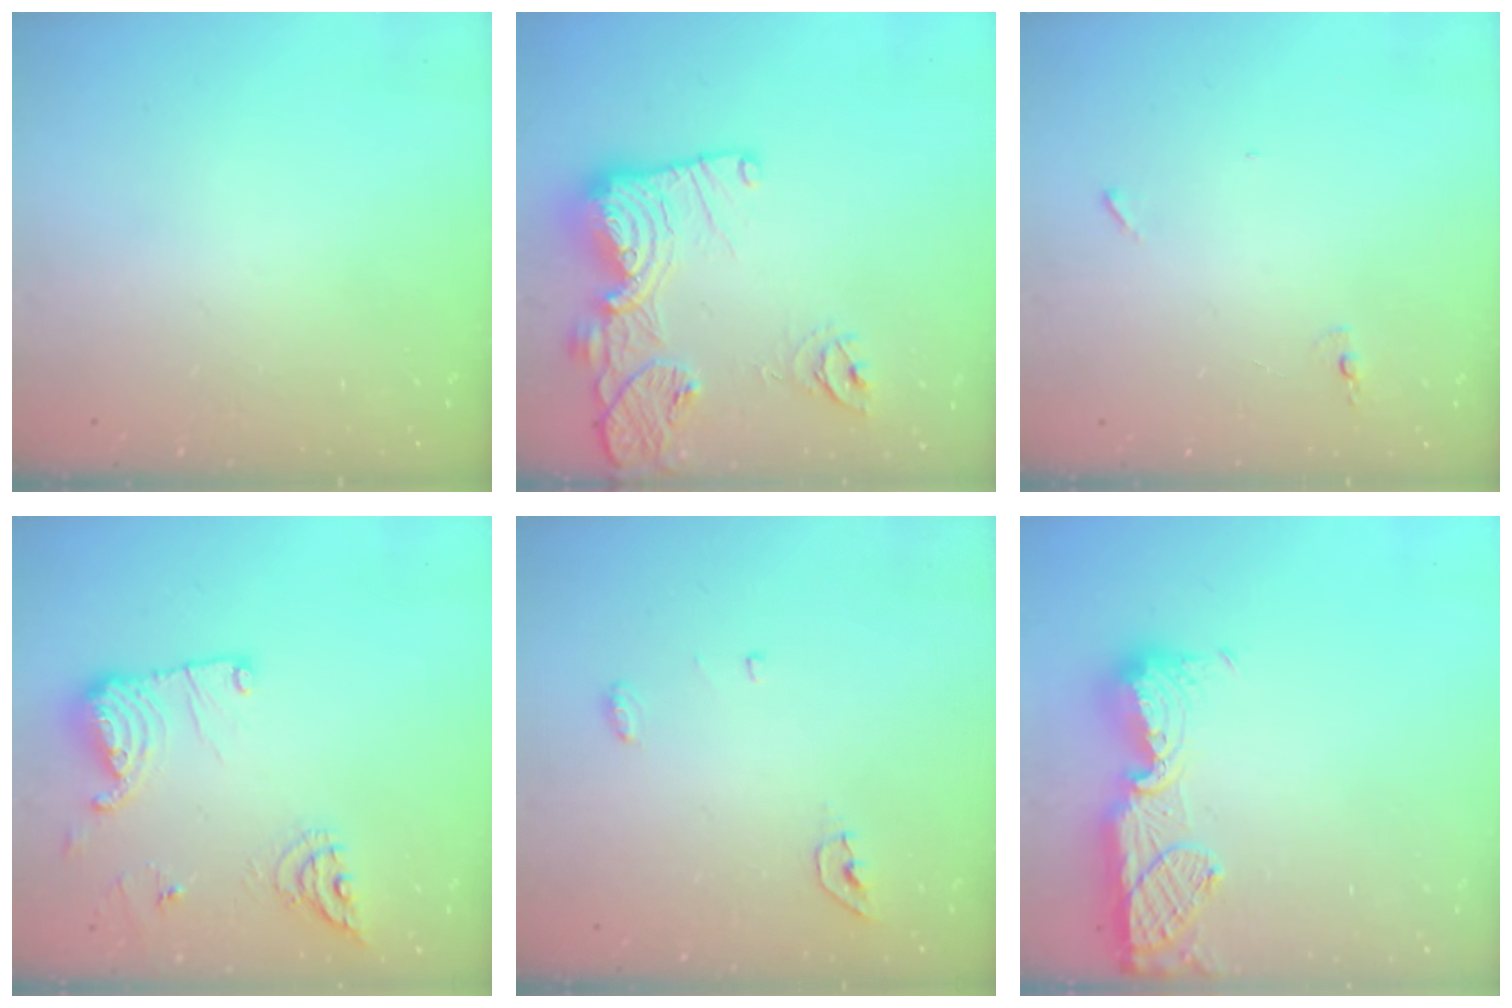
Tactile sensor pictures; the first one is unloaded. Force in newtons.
{"total": 18.6, "press": 18.6, "slide": 1.6}
{"total": 4.7, "press": 4.5, "slide": 1.4}
{"total": 14.5, "press": 14.5, "slide": 0.4}
{"total": 4.5, "press": 4.2, "slide": 1.5}
{"total": 13.9, "press": 13.8, "slide": 1.2}